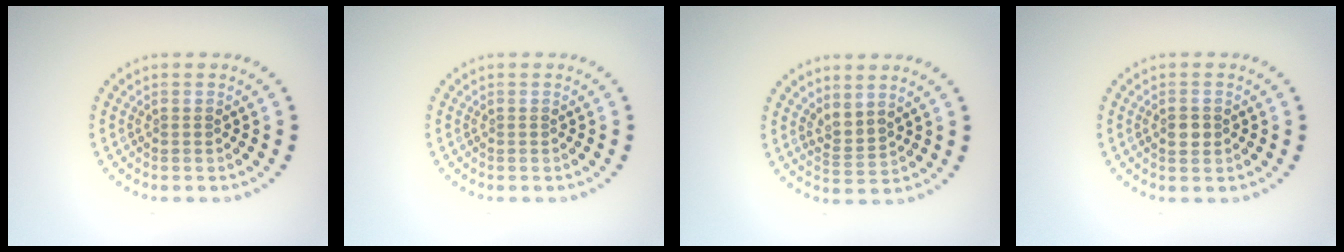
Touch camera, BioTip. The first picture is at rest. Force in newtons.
{"total": 0.0}
{"total": 2.0, "press": 1.3, "slide": 1.5}
{"total": 1.6, "press": 1.6, "slide": 0.2}